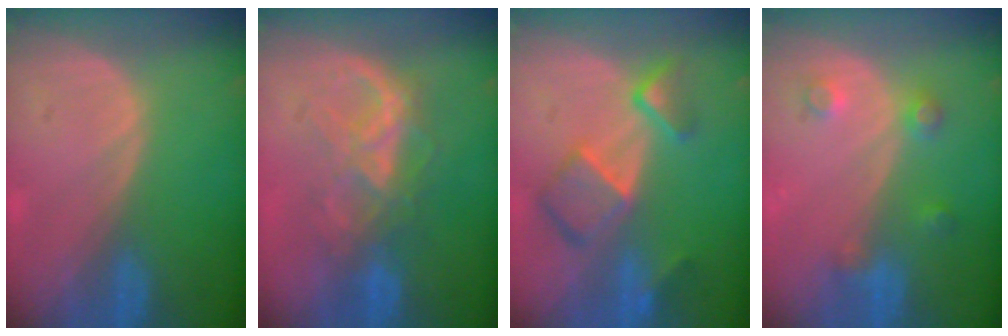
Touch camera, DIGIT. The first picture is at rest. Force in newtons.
{"total": 6.4, "press": 6.3, "slide": 0.7}
{"total": 7.9, "press": 6.8, "slide": 3.9}
{"total": 3.6, "press": 3.3, "slide": 1.6}